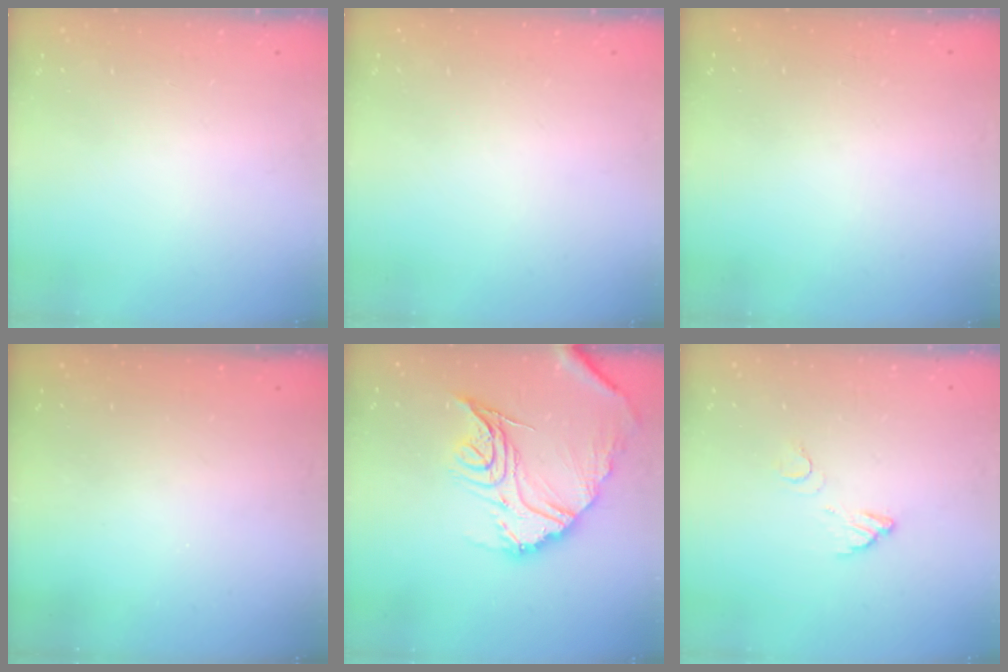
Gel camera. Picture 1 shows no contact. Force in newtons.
{"total": 0.0}
{"total": 3.8, "press": 3.8, "slide": 0.1}
{"total": 3.2, "press": 3.2, "slide": 0.1}
{"total": 19.2, "press": 19.1, "slide": 2.0}
{"total": 3.5, "press": 3.5, "slide": 0.2}